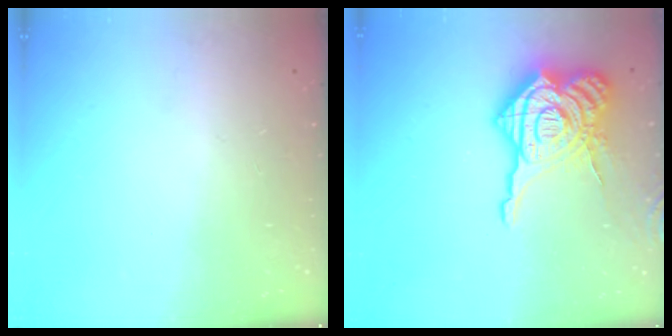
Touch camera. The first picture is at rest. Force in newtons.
{"total": 23.6, "press": 23.5, "slide": 2.7}